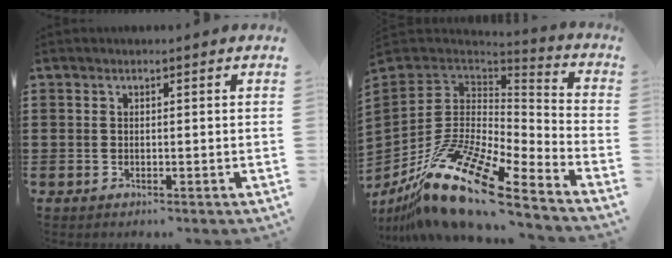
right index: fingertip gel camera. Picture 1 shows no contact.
{"total": 17.7, "force": [-11.9, 4.8, 12.1], "torque": [-0.258, 0.023, -0.221]}